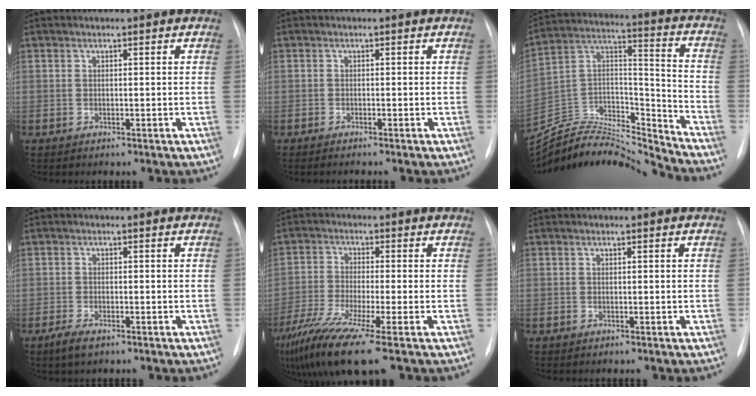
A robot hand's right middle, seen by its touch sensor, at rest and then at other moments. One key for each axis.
{"total": 1.9, "fx": -1.6, "fy": -0.1, "fz": 1.1, "tx": -0.013, "ty": -0.001, "tz": -0.020}
{"total": 23.9, "fx": -23.1, "fy": 2.1, "fz": 6.0, "tx": -0.141, "ty": 0.018, "tz": -0.391}
{"total": 2.4, "fx": -1.5, "fy": 0.8, "fz": 1.7, "tx": -0.045, "ty": -0.006, "tz": -0.027}
{"total": 11.7, "fx": -7.8, "fy": -0.3, "fz": 8.7, "tx": -0.167, "ty": -0.036, "tz": -0.141}
{"total": 0.0}